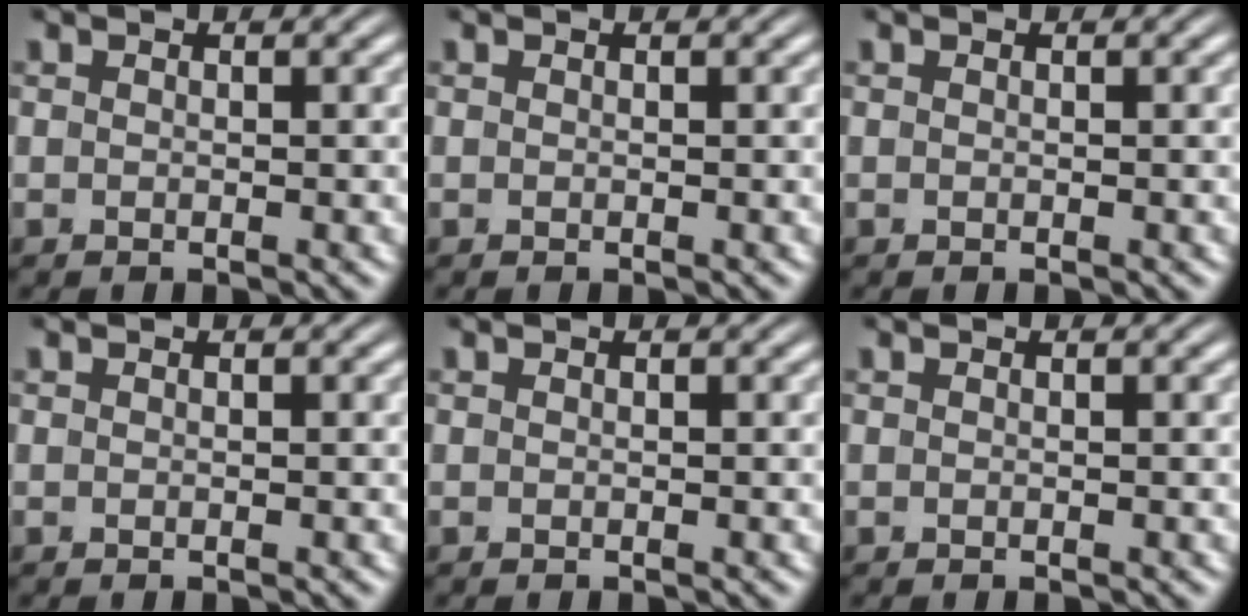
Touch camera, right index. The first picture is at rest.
{"total": 0.0}
{"total": 0.0}
{"total": 0.0}
{"total": 0.0}
{"total": 0.0}